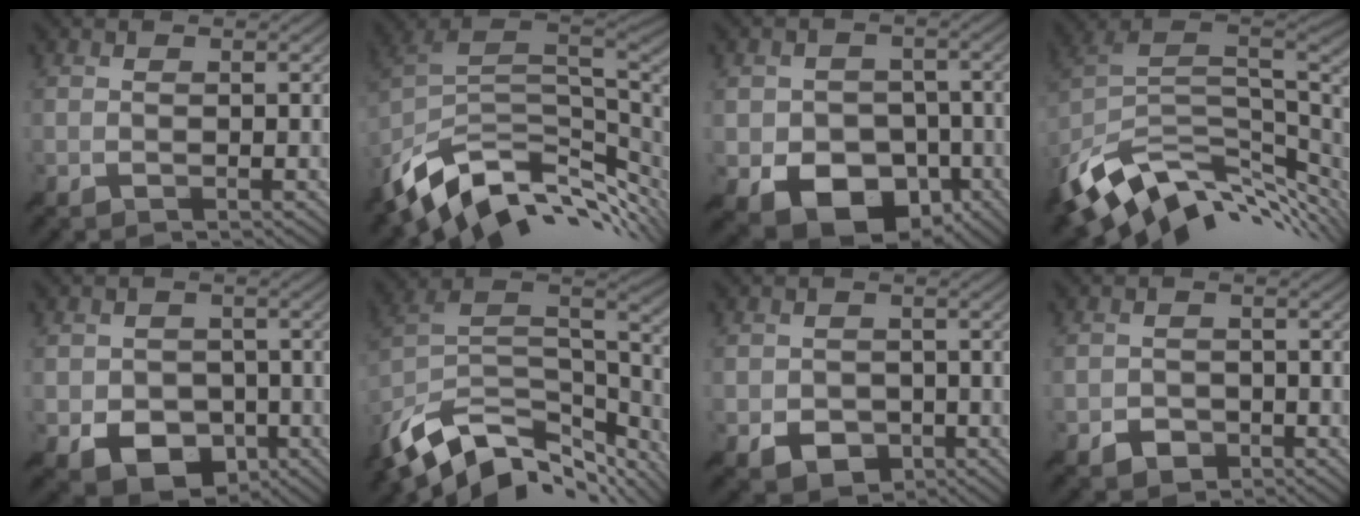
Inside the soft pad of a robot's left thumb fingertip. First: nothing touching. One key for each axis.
{"total": 13.0, "fx": -5.1, "fy": 7.1, "fz": 9.6, "tx": -0.214, "ty": -0.016, "tz": -0.089}
{"total": 10.1, "fx": -3.9, "fy": 7.6, "fz": 5.4, "tx": -0.100, "ty": -0.030, "tz": -0.068}
{"total": 14.0, "fx": -5.2, "fy": 7.6, "fz": 10.5, "tx": -0.235, "ty": -0.013, "tz": -0.091}
{"total": 7.3, "fx": -2.5, "fy": 5.8, "fz": 3.7, "tx": -0.082, "ty": -0.023, "tz": -0.040}
{"total": 14.3, "fx": -9.4, "fy": 6.8, "fz": 8.4, "tx": -0.209, "ty": -0.009, "tz": -0.153}
{"total": 4.1, "fx": -1.3, "fy": 3.5, "fz": 1.8, "tx": -0.038, "ty": -0.012, "tz": -0.024}
{"total": 2.5, "fx": -1.3, "fy": 2.0, "fz": 0.8, "tx": -0.010, "ty": -0.001, "tz": -0.028}